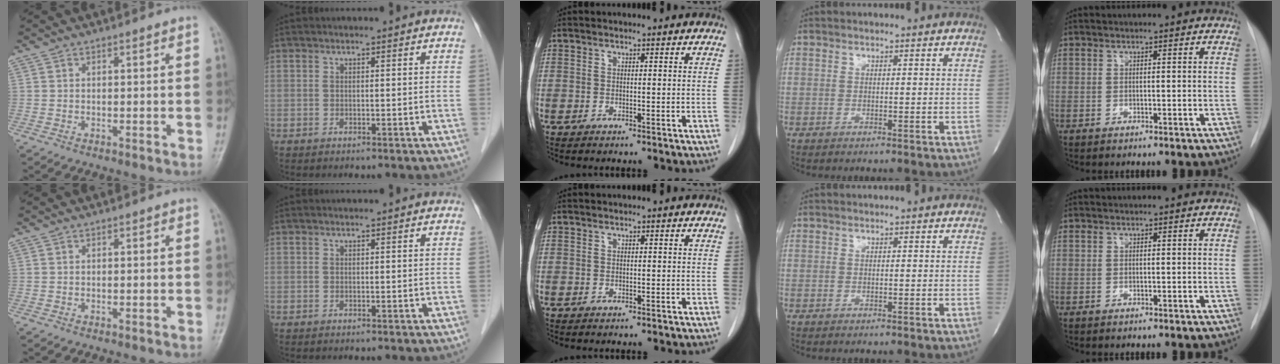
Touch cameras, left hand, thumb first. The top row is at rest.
{}